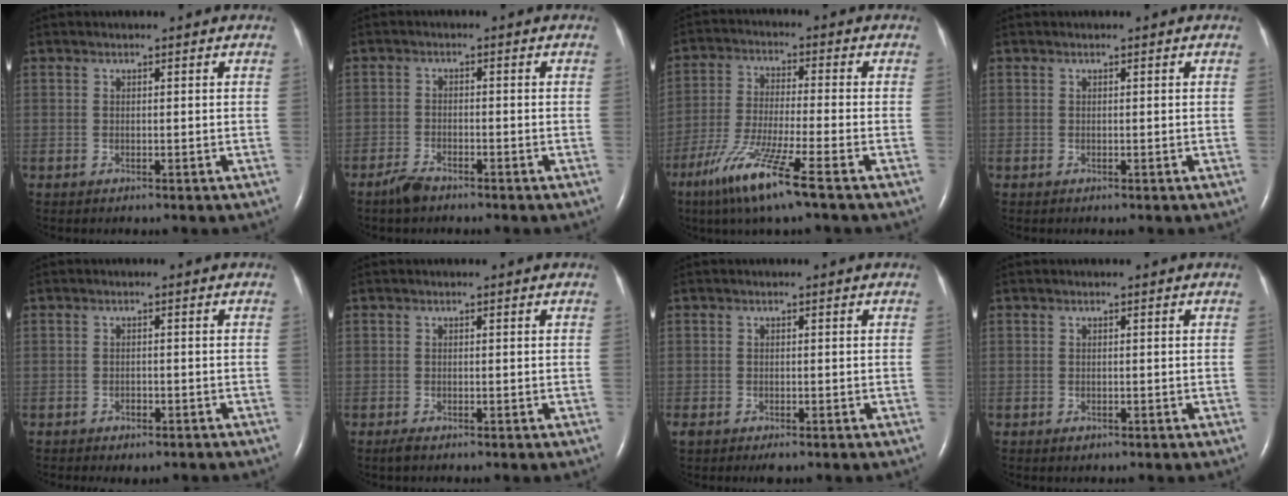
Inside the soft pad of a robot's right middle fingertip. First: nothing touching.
{"total": 2.9, "force": [-2.4, 0.8, 1.5], "torque": [-0.039, -0.004, -0.046]}
{"total": 10.9, "force": [-6.6, -0.4, 8.7], "torque": [-0.181, -0.036, -0.125]}
{"total": 0.0}
{"total": 2.6, "force": [-1.9, 1.2, 1.2], "torque": [-0.019, 0.001, -0.018]}
{"total": 0.8, "force": [-0.6, 0.0, 0.5], "torque": [-0.019, -0.005, -0.011]}
{"total": 2.6, "force": [-1.9, 1.0, 1.6], "torque": [-0.030, -0.010, -0.025]}
{"total": 0.6, "force": [-0.3, 0.3, 0.3], "torque": [-0.008, -0.001, -0.001]}